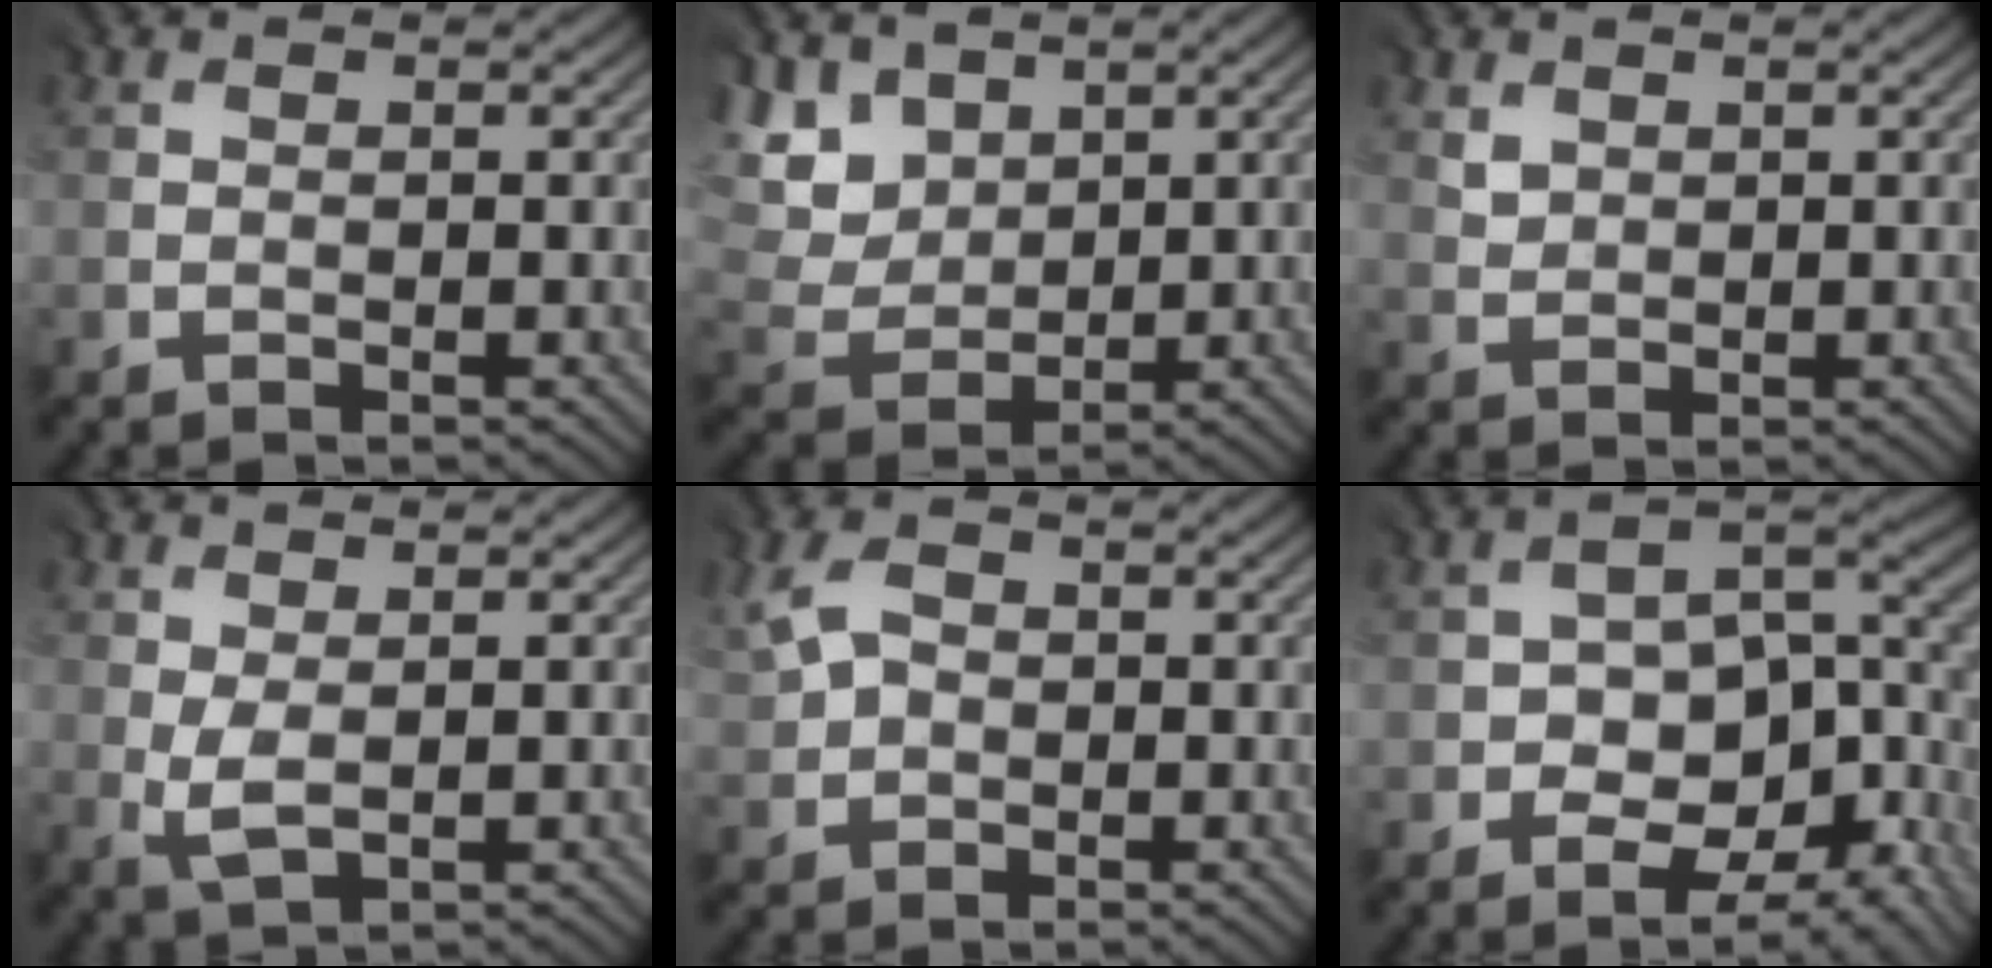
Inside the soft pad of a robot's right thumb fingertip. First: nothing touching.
{"total": 6.4, "force": [4.0, 4.3, 2.6], "torque": [-0.111, 0.003, 0.082]}
{"total": 1.7, "force": [1.2, 1.2, 0.3], "torque": [-0.011, -0.001, 0.026]}
{"total": 2.3, "force": [0.2, 1.2, 1.9], "torque": [-0.057, -0.003, 0.007]}
{"total": 3.7, "force": [1.1, 2.8, 2.2], "torque": [-0.055, 0.008, 0.018]}
{"total": 12.5, "force": [-6.4, 6.7, 8.4], "torque": [-0.126, -0.019, -0.098]}